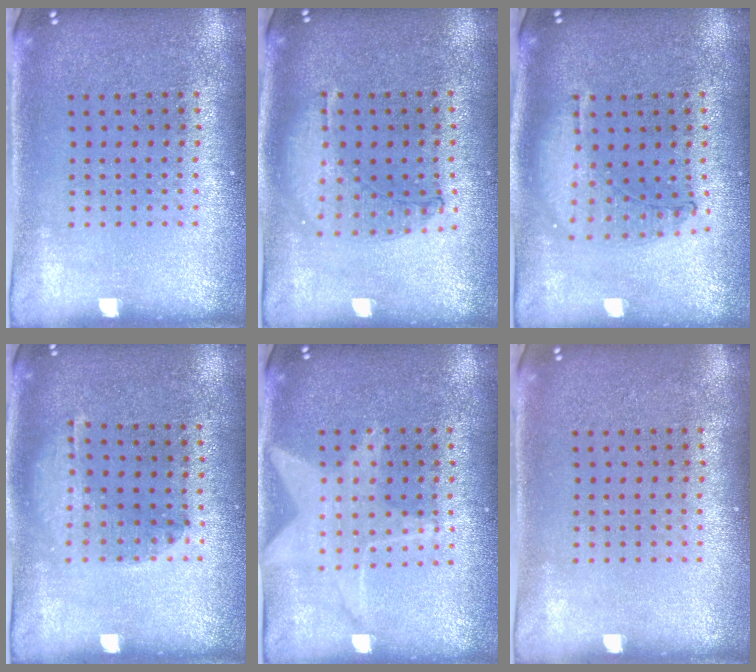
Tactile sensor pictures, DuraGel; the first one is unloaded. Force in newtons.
{"total": 1.0, "press": 1.0, "slide": 0.1}
{"total": 1.0, "press": 1.0, "slide": 0.2}
{"total": 1.0, "press": 1.0, "slide": 0.1}
{"total": 1.4, "press": 1.4, "slide": 0.2}
{"total": 0.0}